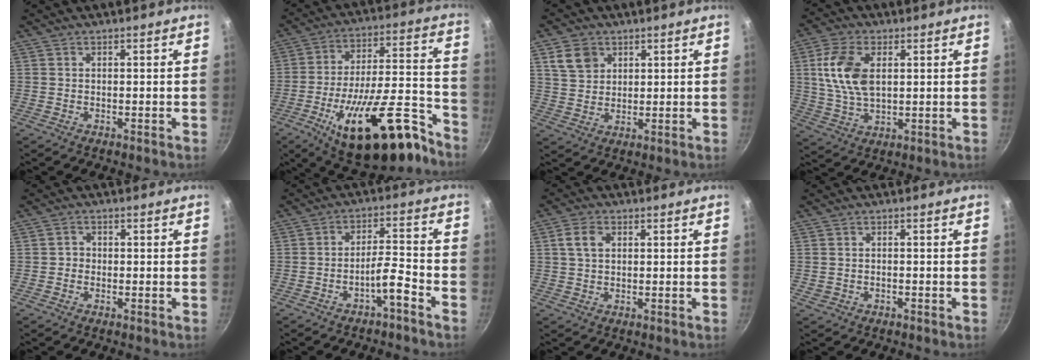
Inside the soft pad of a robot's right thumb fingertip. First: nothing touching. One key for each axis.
{"total": 25.6, "fx": -14.7, "fy": 10.0, "fz": 18.4, "tx": -0.241, "ty": 0.085, "tz": -0.223}
{"total": 6.6, "fx": 3.0, "fy": 5.1, "fz": 3.0, "tx": -0.032, "ty": -0.002, "tz": 0.062}
{"total": 11.0, "fx": 2.5, "fy": 6.3, "fz": 8.7, "tx": -0.164, "ty": -0.005, "tz": 0.049}
{"total": 1.6, "fx": -0.4, "fy": 1.4, "fz": 0.5, "tx": -0.003, "ty": 0.005, "tz": -0.009}
{"total": 5.5, "fx": -3.6, "fy": 0.9, "fz": 4.1, "tx": -0.073, "ty": 0.038, "tz": -0.057}
{"total": 4.0, "fx": 1.1, "fy": 2.8, "fz": 2.7, "tx": -0.044, "ty": 0.005, "tz": 0.018}
{"total": 1.2, "fx": -0.4, "fy": 0.9, "fz": 0.6, "tx": -0.009, "ty": 0.007, "tz": -0.002}